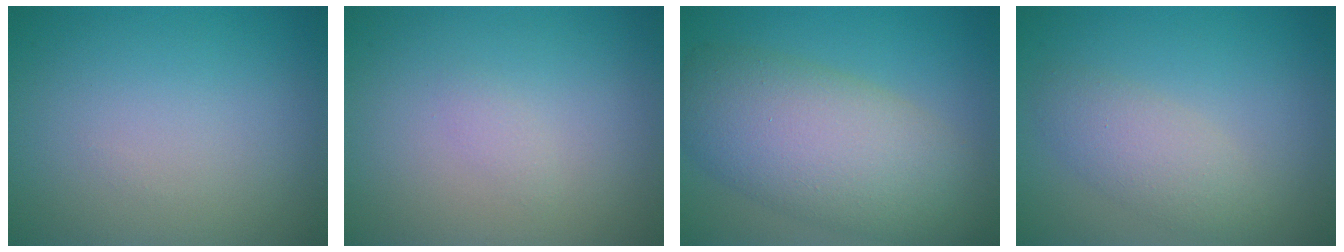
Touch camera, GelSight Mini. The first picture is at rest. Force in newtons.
{"total": 0.6, "press": 0.6, "slide": 0.1}
{"total": 9.1, "press": 9.1, "slide": 0.4}
{"total": 2.9, "press": 2.9, "slide": 0.0}